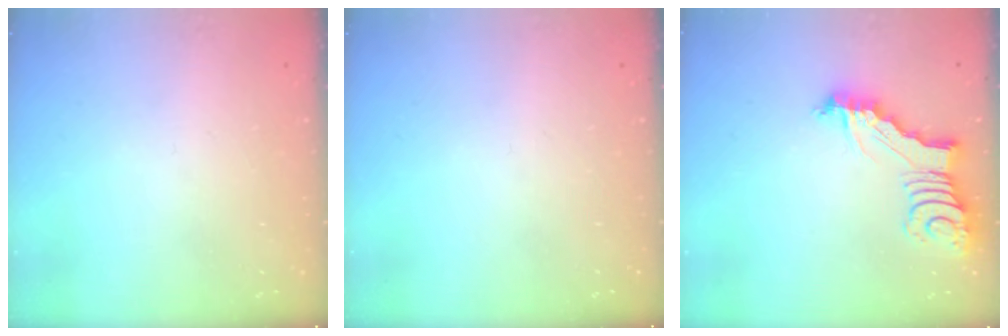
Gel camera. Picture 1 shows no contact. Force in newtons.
{"total": 0.0}
{"total": 5.9, "press": 5.9, "slide": 0.6}